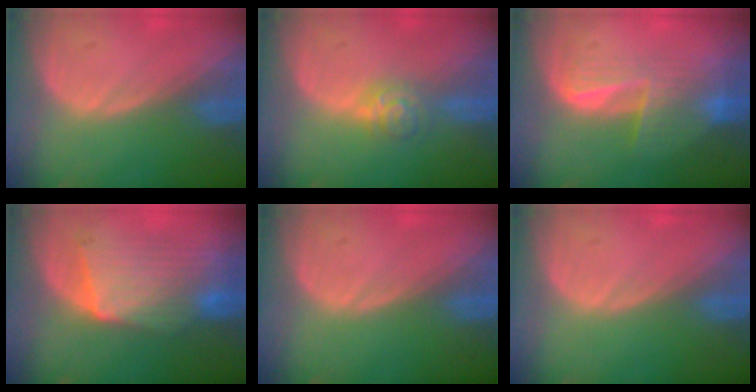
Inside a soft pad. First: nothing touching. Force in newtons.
{"total": 3.9, "press": 3.6, "slide": 1.3}
{"total": 6.2, "press": 5.9, "slide": 1.9}
{"total": 8.2, "press": 8.1, "slide": 1.4}
{"total": 0.0}
{"total": 0.0}